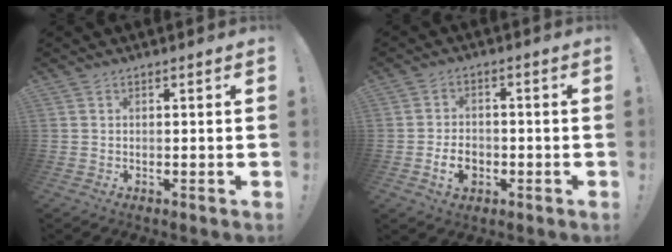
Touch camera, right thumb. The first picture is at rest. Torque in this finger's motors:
{"motor_torque": [-0.15, 0.29, 0.50, -0.34, 0.00]}